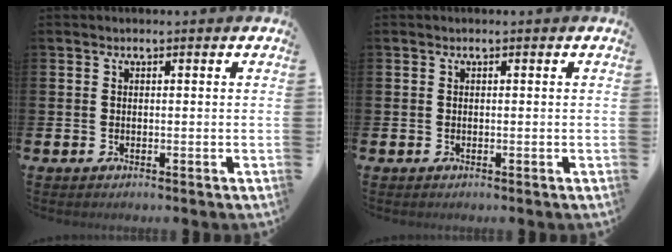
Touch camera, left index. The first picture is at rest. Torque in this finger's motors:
{"motor_torque": [-0.08, 0.00, 0.03, -0.01]}